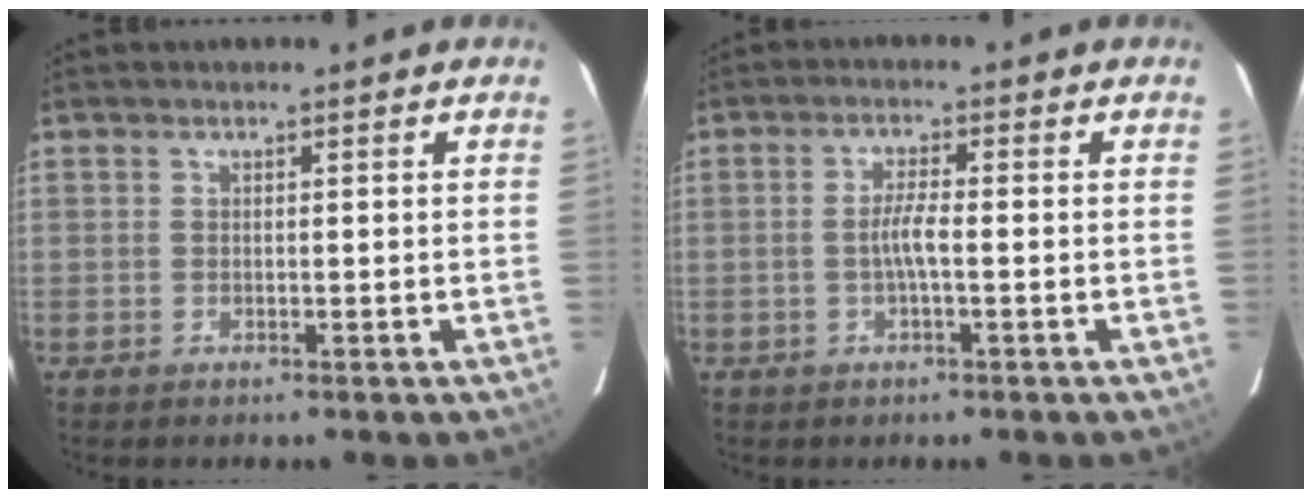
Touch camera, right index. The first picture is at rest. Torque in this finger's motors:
{"motor_torque": [0.52, -0.17, 0.36, 0.08]}